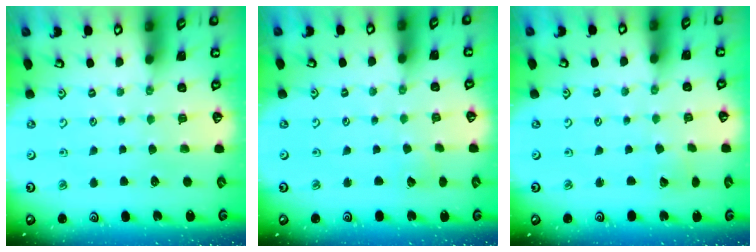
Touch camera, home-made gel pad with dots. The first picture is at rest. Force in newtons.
{"total": 2.0, "press": 2.0, "slide": 0.1}
{"total": 2.7, "press": 2.7, "slide": 0.2}